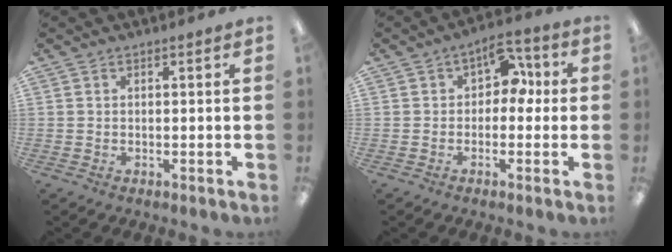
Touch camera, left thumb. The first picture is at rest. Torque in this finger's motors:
{"motor_torque": [0.14, 0.09, -0.27, 0.17, 0.00]}